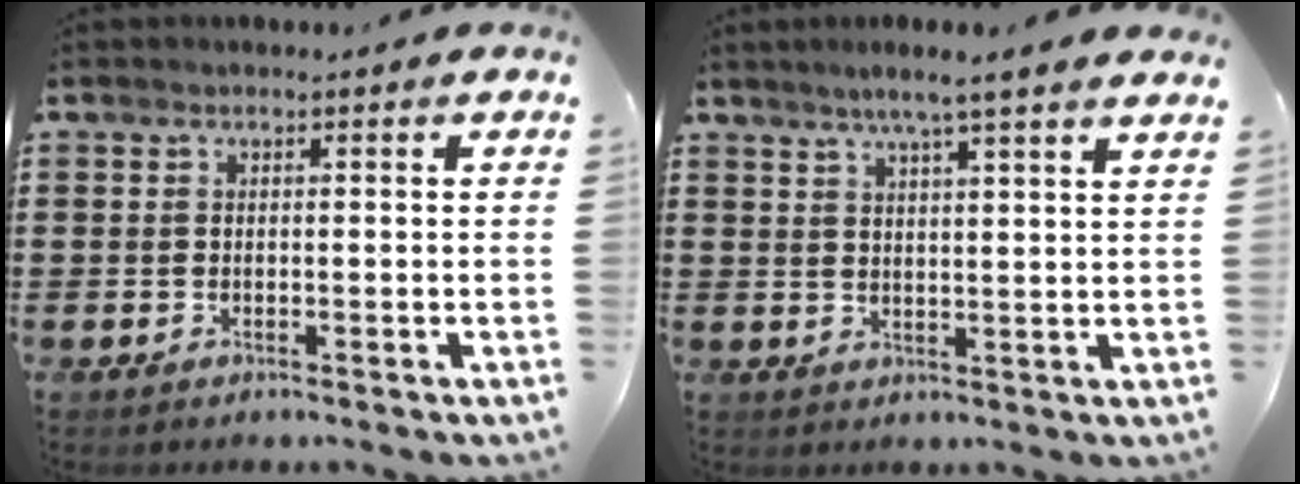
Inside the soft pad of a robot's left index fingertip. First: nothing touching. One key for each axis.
{"total": 4.3, "fx": 3.5, "fy": -0.7, "fz": 2.3, "tx": -0.057, "ty": -0.008, "tz": 0.060}